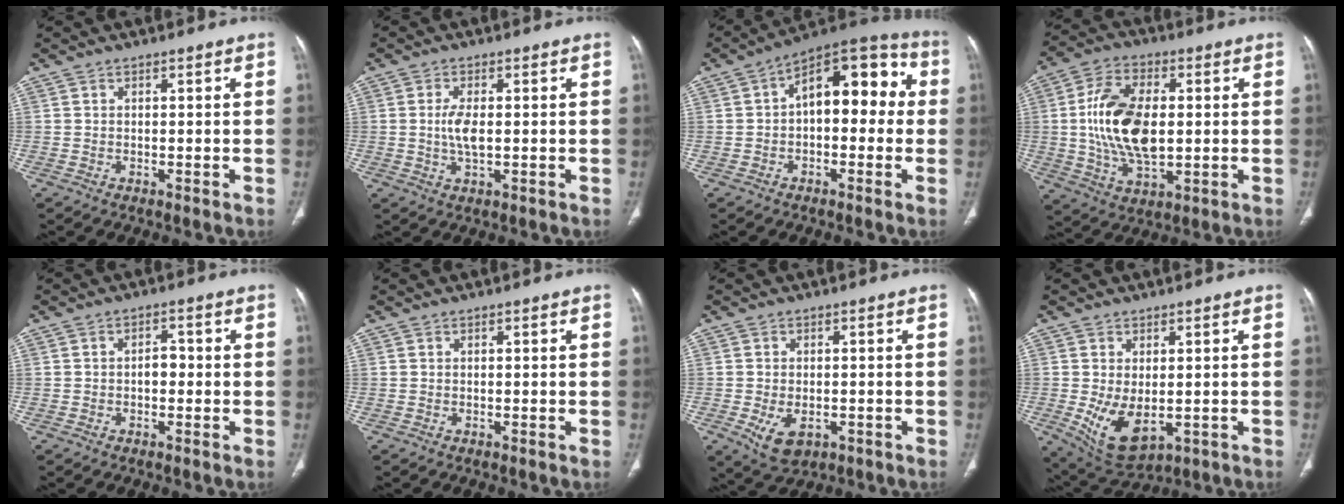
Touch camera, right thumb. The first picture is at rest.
{"total": 4.3, "force": [0.1, 1.7, 3.9], "torque": [-0.084, -0.004, 0.003]}
{"total": 15.2, "force": [1.2, 8.4, 12.6], "torque": [-0.137, 0.050, 0.006]}
{"total": 15.9, "force": [0.7, 8.8, 13.2], "torque": [-0.247, 0.001, 0.017]}
{"total": 2.5, "force": [-0.4, 1.6, 1.9], "torque": [-0.017, 0.010, -0.010]}
{"total": 0.0}
{"total": 6.1, "force": [-2.0, 3.8, 4.3], "torque": [-0.070, 0.000, -0.019]}
{"total": 8.9, "force": [-1.4, 5.0, 7.2], "torque": [-0.124, -0.014, 0.000]}